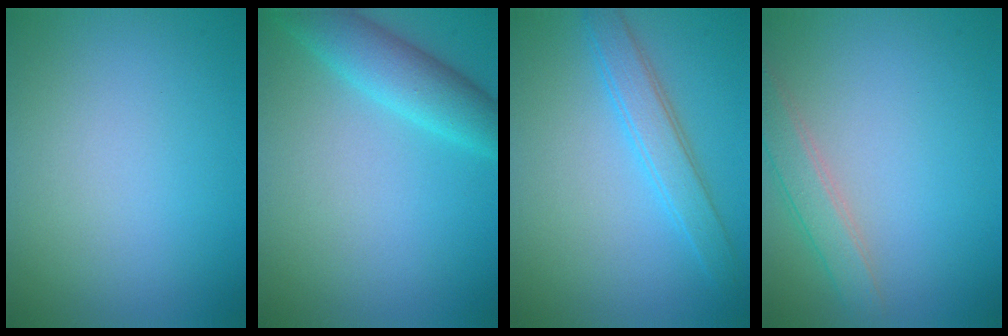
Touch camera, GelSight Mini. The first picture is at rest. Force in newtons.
{"total": 4.2, "press": 4.2, "slide": 0.1}
{"total": 3.1, "press": 3.1, "slide": 0.1}
{"total": 2.7, "press": 2.7, "slide": 0.1}